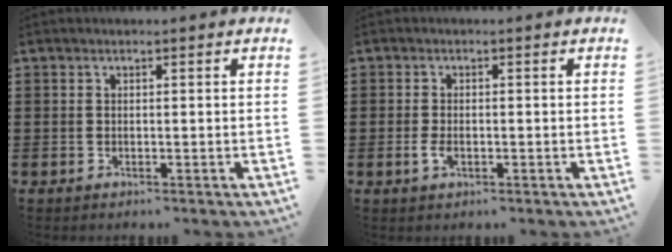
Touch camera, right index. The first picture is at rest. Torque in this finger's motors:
{"motor_torque": [1.54, 0.59, 0.35, 0.09]}